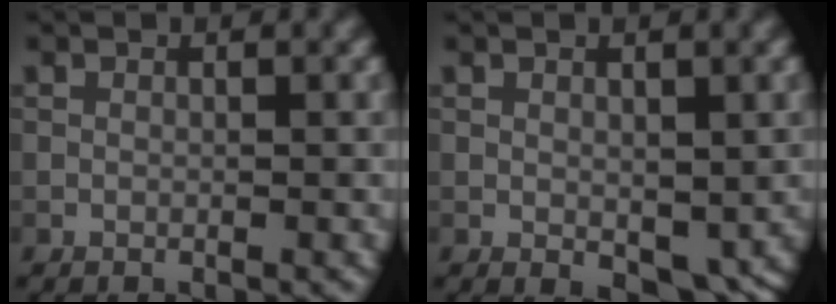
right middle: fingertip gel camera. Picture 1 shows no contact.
{"total": 2.6, "force": [-0.1, 1.5, 2.1], "torque": [-0.031, -0.009, 0.004]}